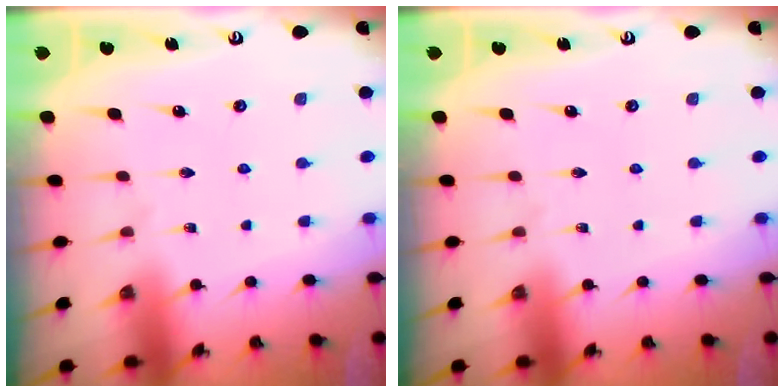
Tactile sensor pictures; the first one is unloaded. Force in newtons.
{"total": 0.0}